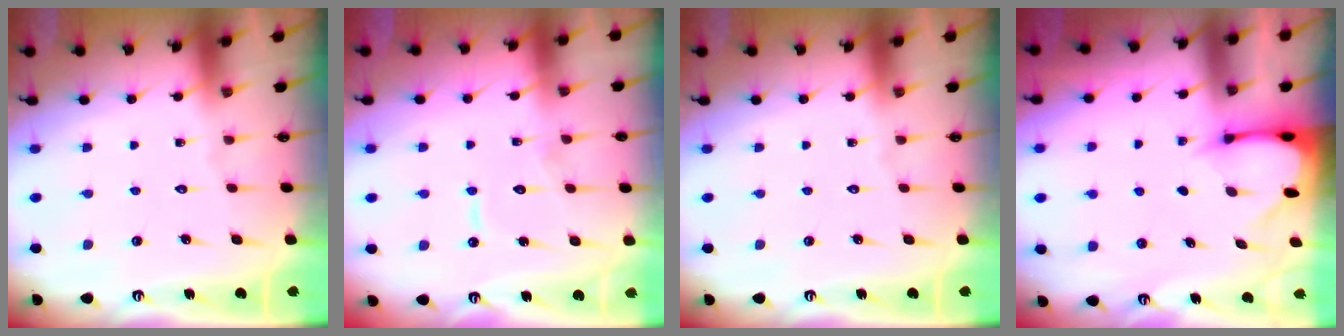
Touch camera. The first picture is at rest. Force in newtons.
{"total": 7.4, "press": 7.3, "slide": 0.7}
{"total": 0.0}
{"total": 2.4, "press": 2.4, "slide": 0.3}